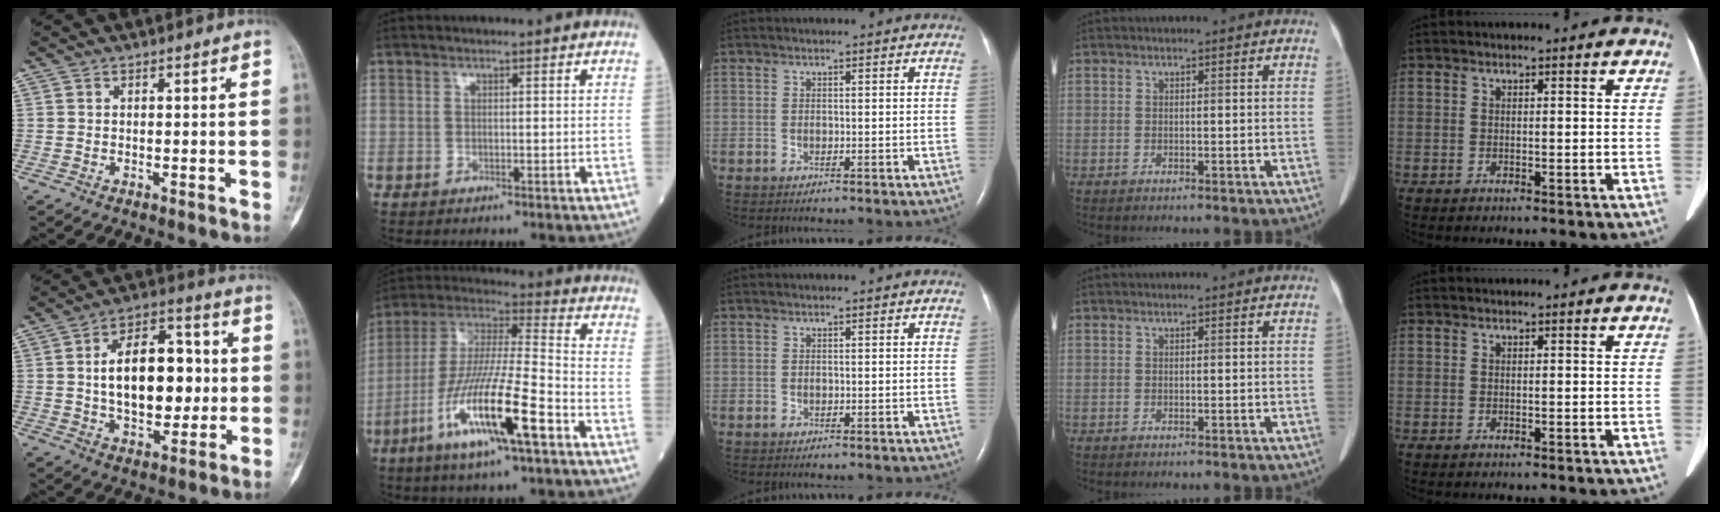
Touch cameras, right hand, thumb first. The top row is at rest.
{"thumb": {"total": 17.5, "force": [0.9, 10.3, 14.2], "torque": [-0.188, 0.022, 0.016]}, "index": {"total": 17.3, "force": [-7.8, 1.5, 15.4], "torque": [-0.305, -0.023, -0.146]}}